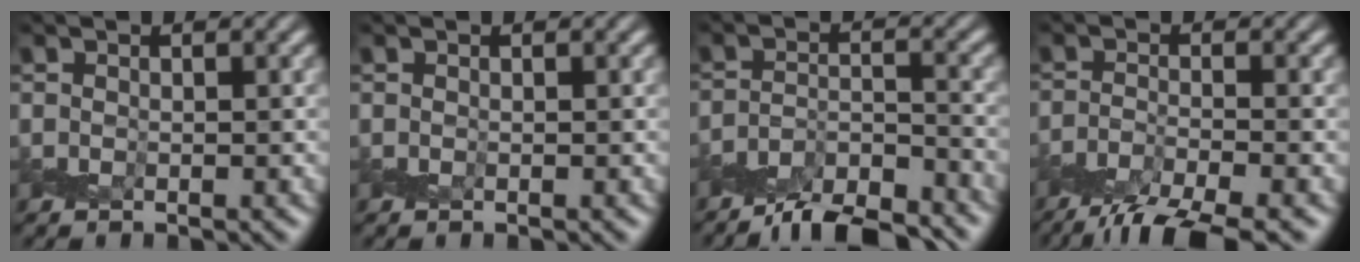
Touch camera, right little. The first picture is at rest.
{"total": 0.0}
{"total": 6.8, "force": [-6.2, 1.0, 2.4], "torque": [-0.038, -0.008, -0.109]}
{"total": 6.5, "force": [-5.1, 0.9, 3.9], "torque": [-0.061, -0.013, -0.102]}